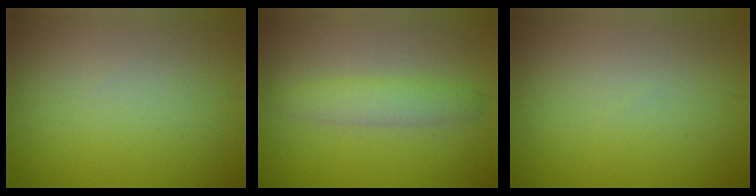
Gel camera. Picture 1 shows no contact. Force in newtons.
{"total": 2.5, "press": 2.5, "slide": 0.2}
{"total": 0.0}